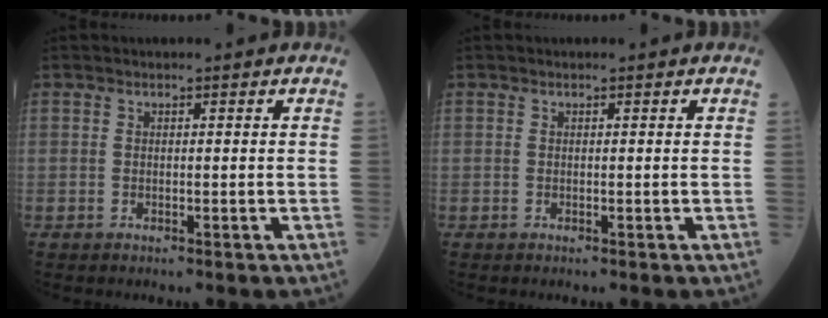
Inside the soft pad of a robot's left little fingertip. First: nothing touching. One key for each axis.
{"total": 0.0}